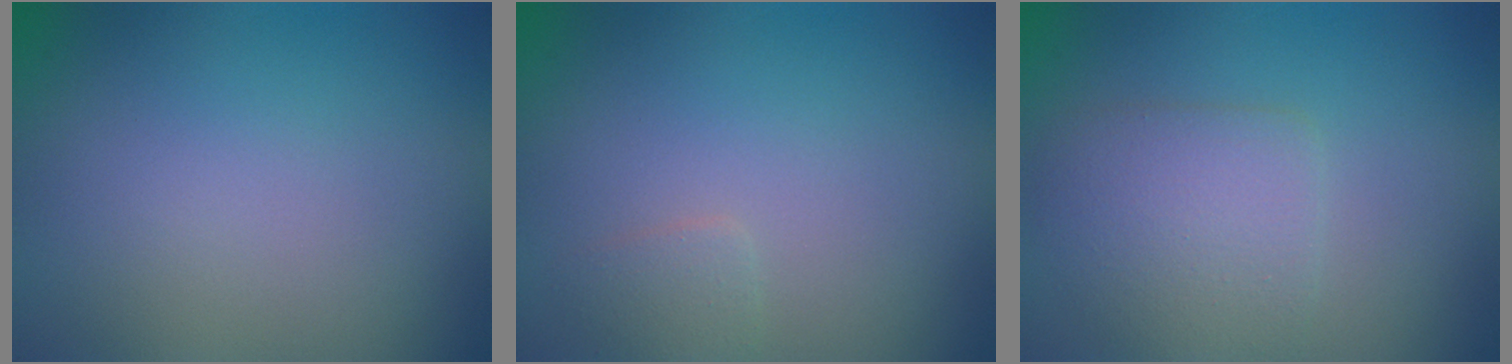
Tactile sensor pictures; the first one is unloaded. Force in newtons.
{"total": 1.0, "press": 1.0, "slide": 0.0}
{"total": 3.5, "press": 3.5, "slide": 0.2}